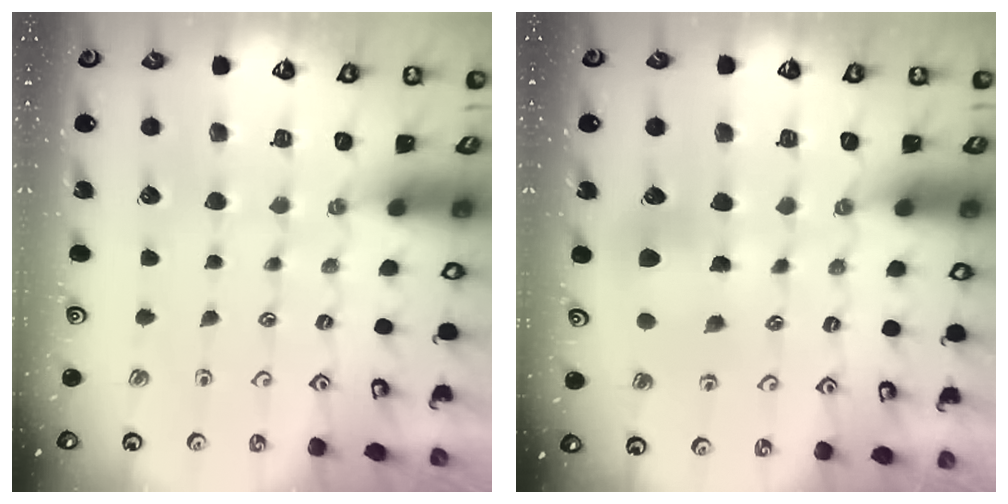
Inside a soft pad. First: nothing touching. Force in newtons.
{"total": 6.1, "press": 6.1, "slide": 0.4}